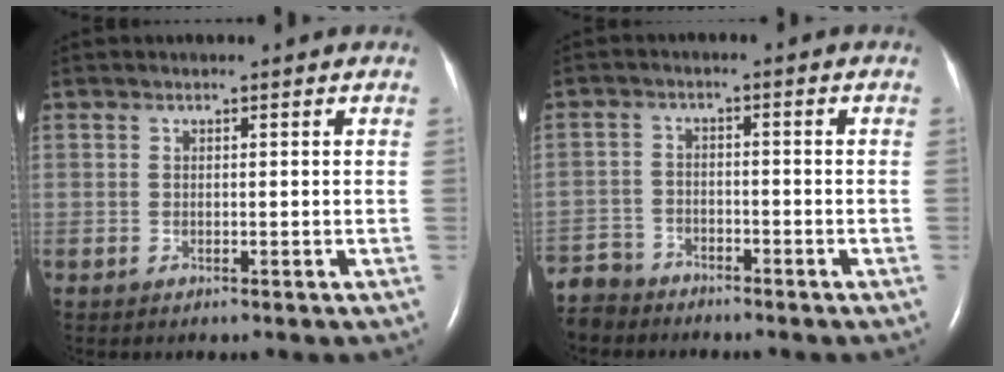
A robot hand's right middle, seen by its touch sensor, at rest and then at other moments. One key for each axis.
{"total": 7.1, "fx": -6.4, "fy": 2.9, "fz": 0.3, "tx": -0.012, "ty": -0.006, "tz": -0.124}